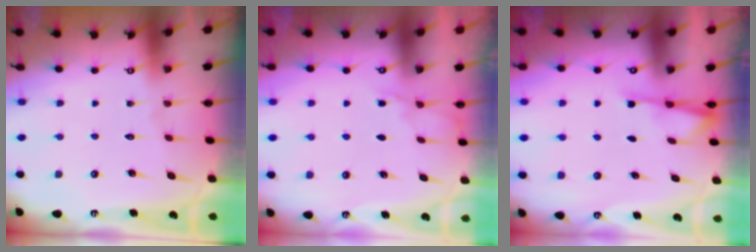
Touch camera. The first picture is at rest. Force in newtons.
{"total": 3.3, "press": 3.3, "slide": 0.6}
{"total": 2.4, "press": 2.3, "slide": 0.4}